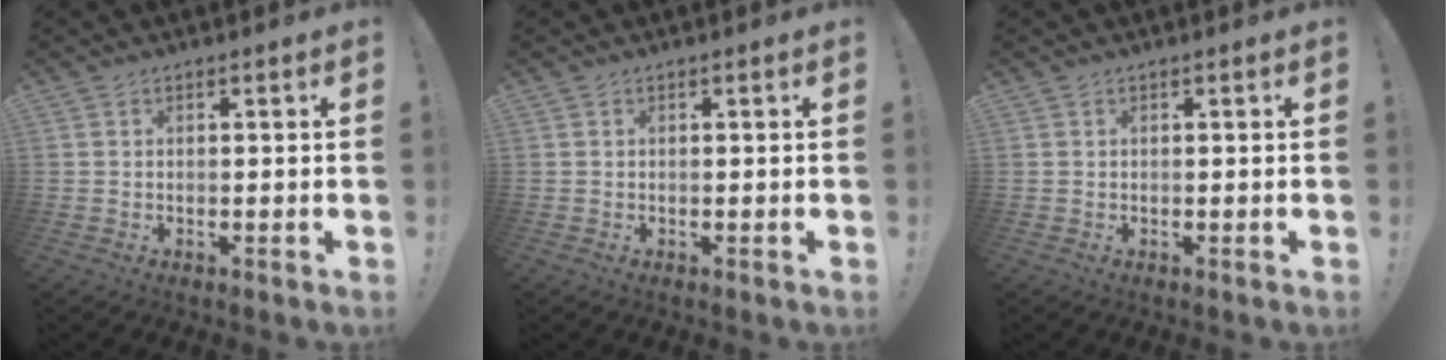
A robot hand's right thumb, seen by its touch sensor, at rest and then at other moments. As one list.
[{"total": 0.0}, {"total": 0.0}]